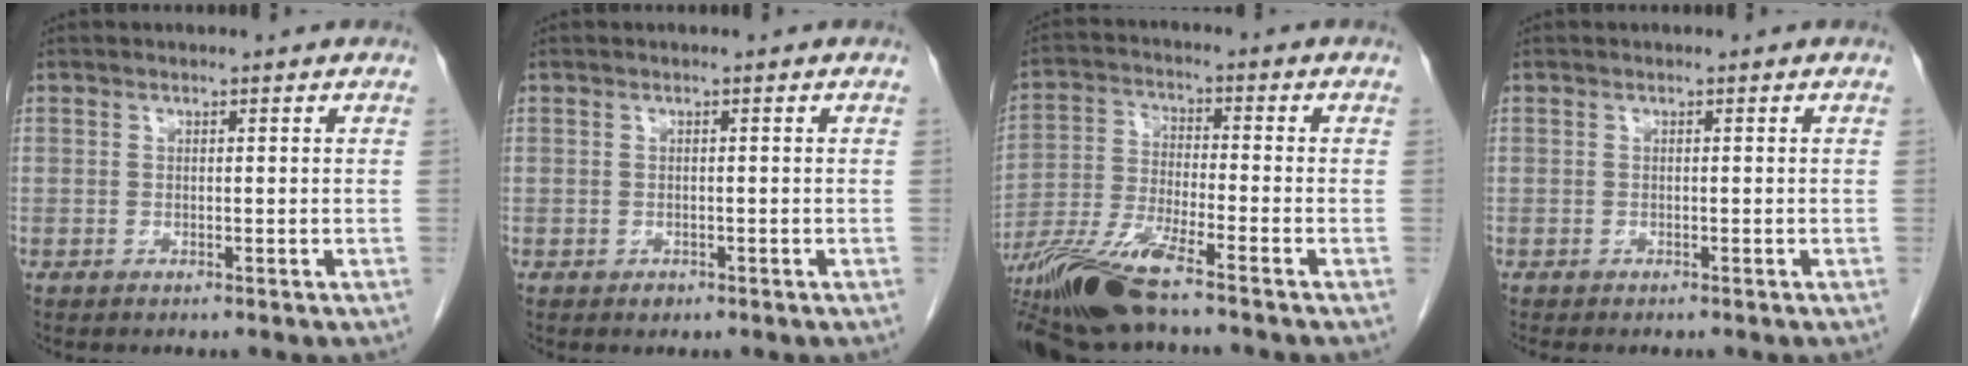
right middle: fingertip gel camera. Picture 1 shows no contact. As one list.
[{"total": 0.8, "force": [-0.5, 0.5, 0.3], "torque": [-0.004, 0.002, -0.006]}, {"total": 11.4, "force": [-8.5, 0.7, 7.5], "torque": [-0.152, -0.025, -0.159]}, {"total": 1.7, "force": [-1.5, 0.5, 0.7], "torque": [-0.012, -0.004, -0.016]}]